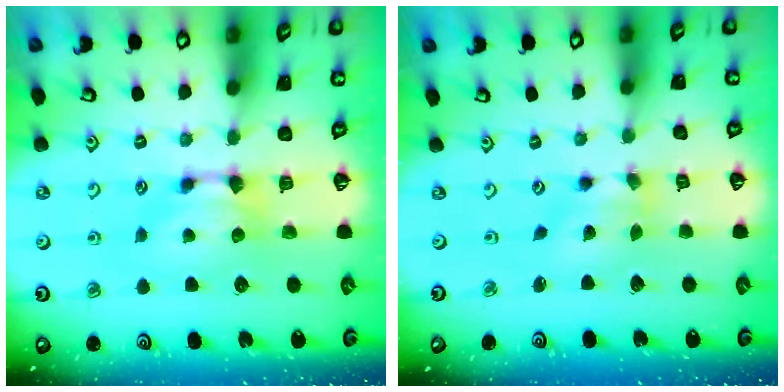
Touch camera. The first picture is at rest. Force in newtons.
{"total": 2.1, "press": 1.6, "slide": 1.3}